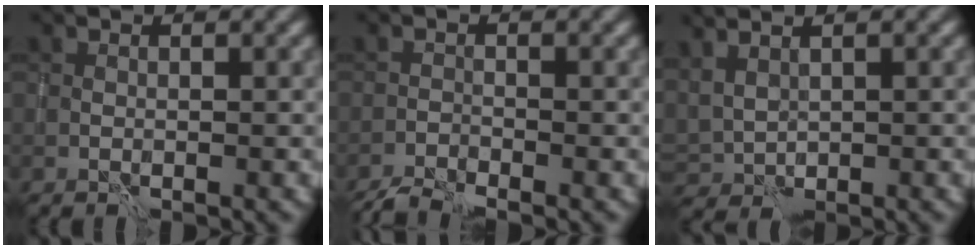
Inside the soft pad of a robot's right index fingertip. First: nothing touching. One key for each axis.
{"total": 3.3, "fx": -3.1, "fy": 0.4, "fz": 1.1, "tx": -0.024, "ty": -0.014, "tz": -0.064}
{"total": 2.8, "fx": 1.9, "fy": 1.4, "fz": 1.6, "tx": -0.037, "ty": 0.006, "tz": 0.050}